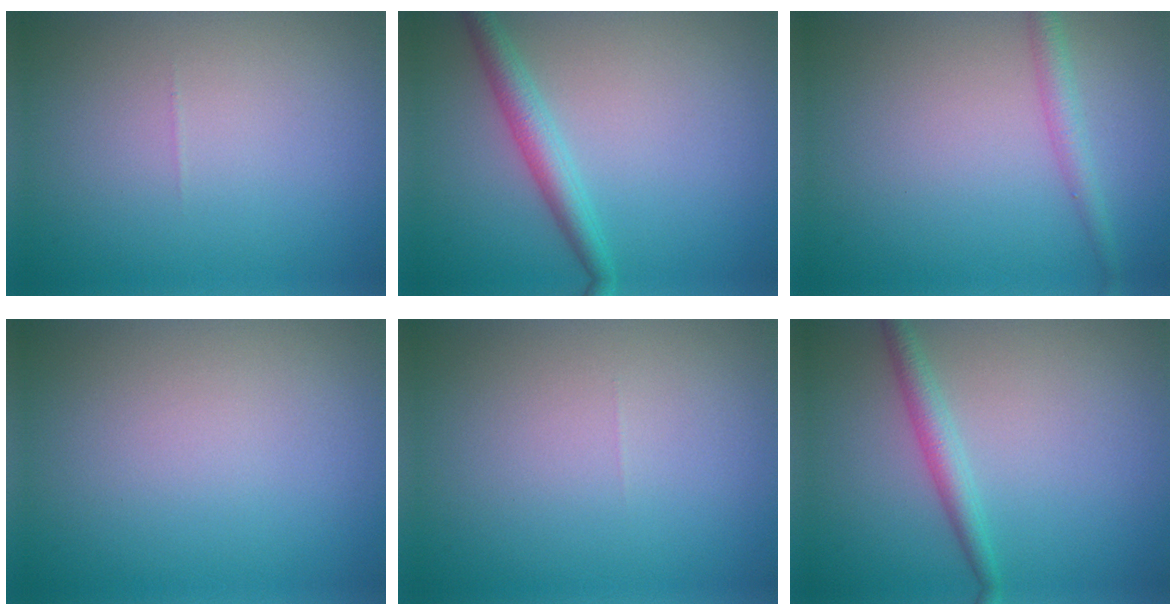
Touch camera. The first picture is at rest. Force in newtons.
{"total": 2.9, "press": 2.9, "slide": 0.1}
{"total": 2.0, "press": 2.0, "slide": 0.0}
{"total": 0.0}
{"total": 0.0}
{"total": 2.3, "press": 2.3, "slide": 0.0}